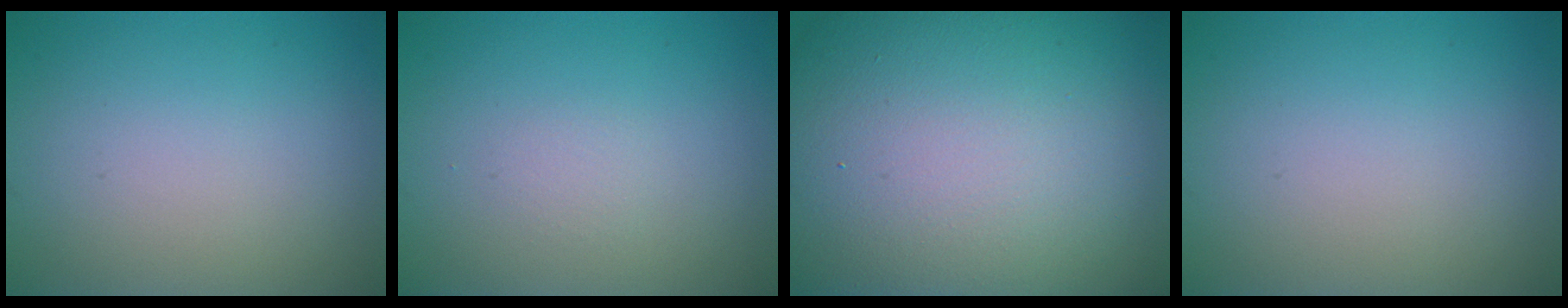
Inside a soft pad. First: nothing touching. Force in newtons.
{"total": 0.0}
{"total": 25.8, "press": 25.8, "slide": 1.0}
{"total": 0.0}